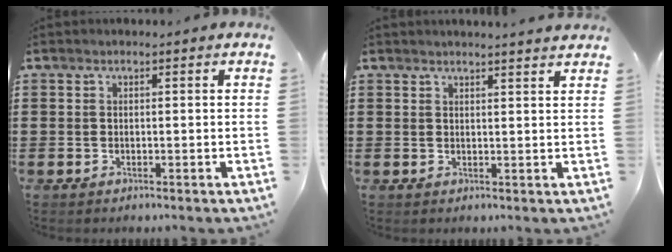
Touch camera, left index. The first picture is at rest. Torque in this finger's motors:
{"motor_torque": [0.54, -0.54, 0.04, 0.02]}